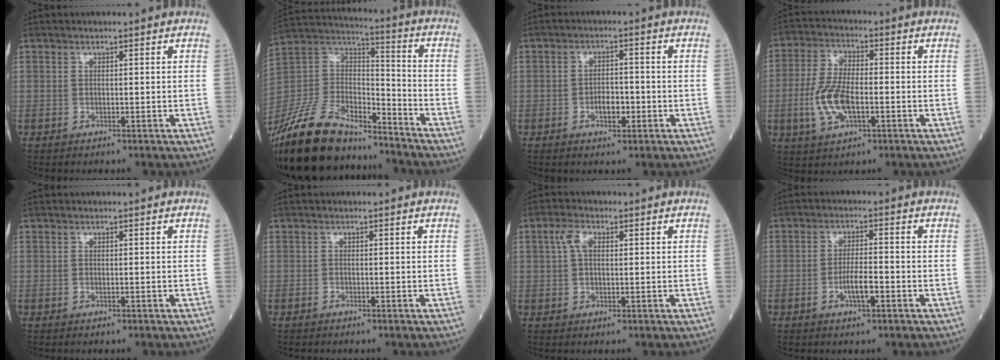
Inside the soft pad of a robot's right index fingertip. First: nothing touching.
{"total": 21.9, "force": [-18.4, 6.9, 9.6], "torque": [-0.223, 0.004, -0.343]}
{"total": 3.5, "force": [-1.2, 1.7, 2.8], "torque": [-0.044, 0.005, -0.018]}
{"total": 8.9, "force": [-2.2, 3.5, 7.9], "torque": [-0.176, -0.001, -0.043]}
{"total": 0.0}
{"total": 0.0}
{"total": 3.2, "force": [1.0, 1.7, 2.6], "torque": [-0.059, 0.014, 0.020]}
{"total": 4.1, "force": [-1.5, 0.8, 3.7], "torque": [-0.065, 0.002, -0.027]}